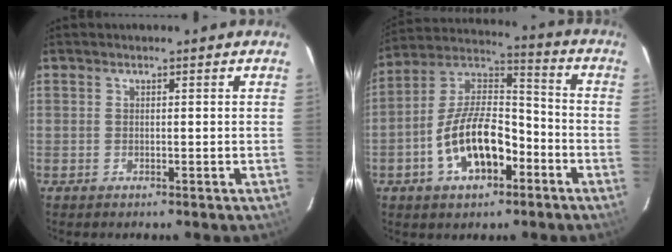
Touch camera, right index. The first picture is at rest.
{"total": 15.3, "force": [-6.3, 7.6, 11.6], "torque": [-0.227, 0.020, -0.105]}